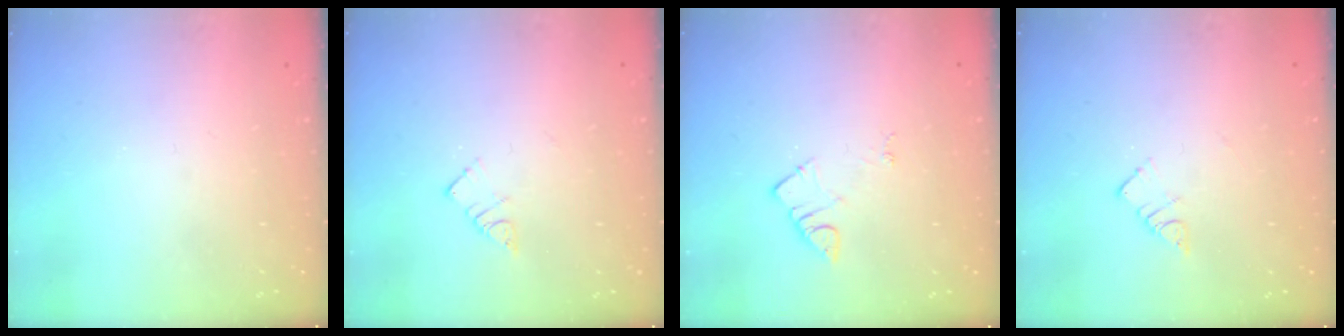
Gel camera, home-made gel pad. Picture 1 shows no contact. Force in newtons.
{"total": 3.8, "press": 3.8, "slide": 0.0}
{"total": 3.8, "press": 3.7, "slide": 0.5}
{"total": 3.9, "press": 3.9, "slide": 0.4}